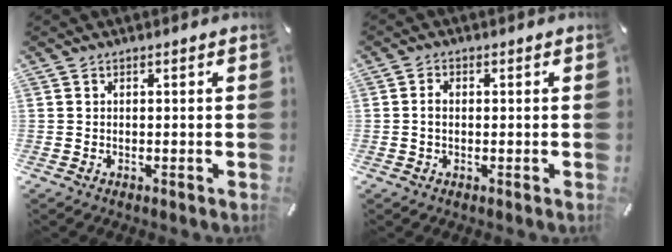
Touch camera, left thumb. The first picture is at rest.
{"total": 1.8, "force": [-0.1, 1.2, 1.3], "torque": [-0.026, 0.004, -0.003]}